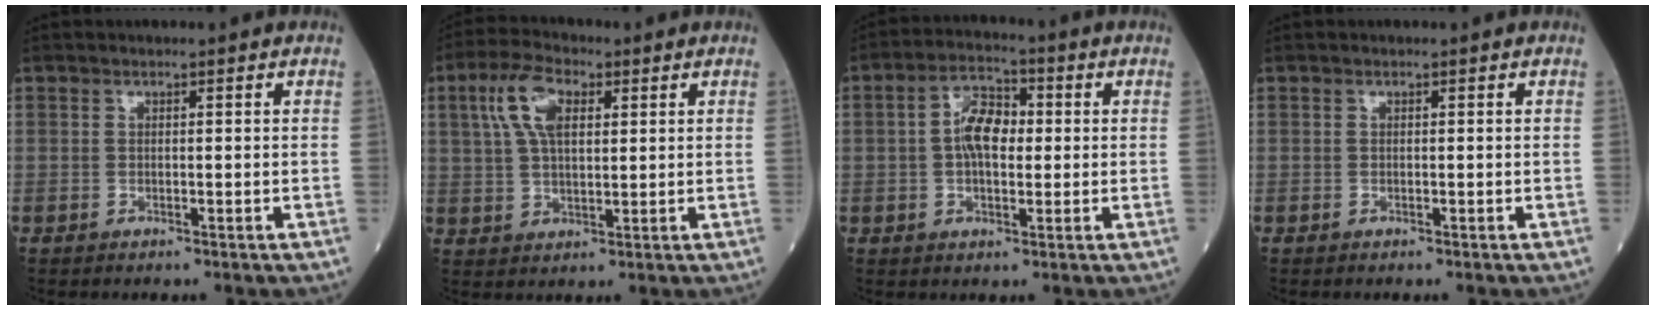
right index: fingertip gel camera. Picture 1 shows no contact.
{"total": 7.8, "force": [2.8, 3.4, 6.4], "torque": [-0.141, 0.020, 0.054]}
{"total": 6.6, "force": [0.4, 3.4, 5.7], "torque": [-0.109, 0.017, 0.002]}
{"total": 0.0}